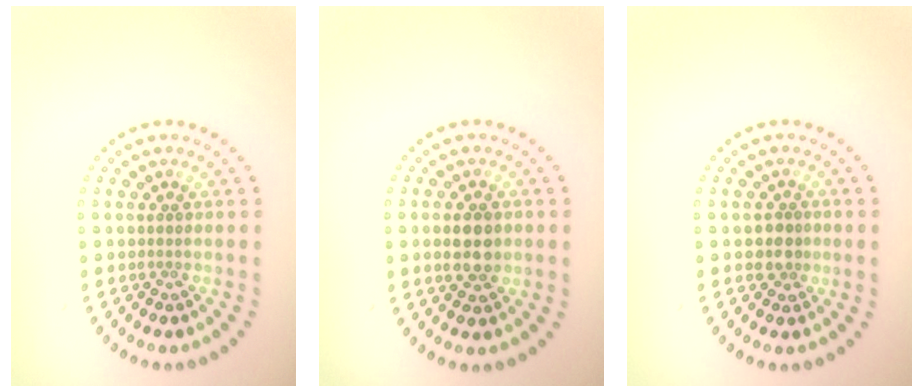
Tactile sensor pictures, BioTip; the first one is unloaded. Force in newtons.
{"total": 3.4, "press": 3.4, "slide": 0.2}
{"total": 1.9, "press": 1.6, "slide": 1.0}